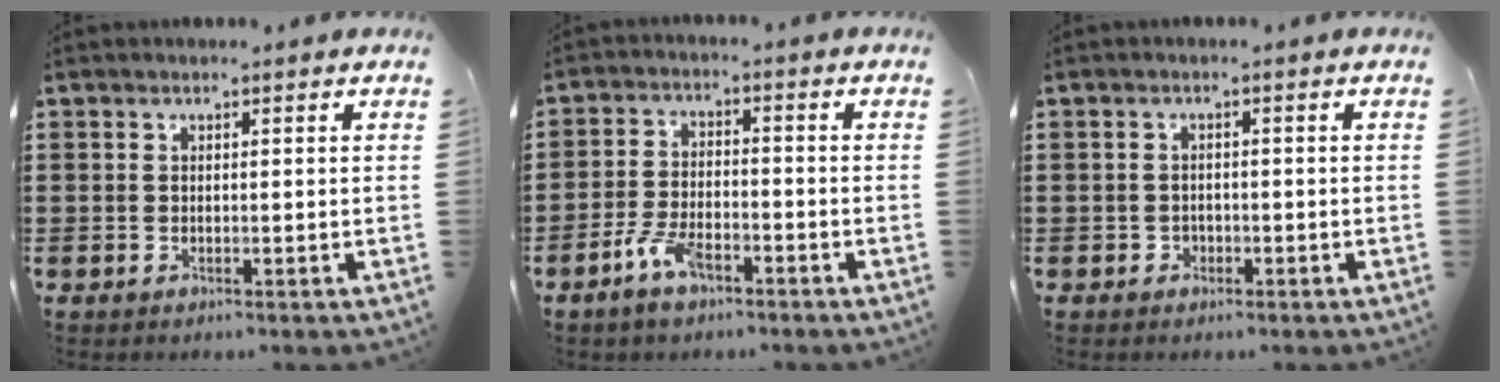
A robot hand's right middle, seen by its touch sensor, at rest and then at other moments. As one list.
[{"total": 5.2, "force": [-3.4, 2.0, 3.4], "torque": [-0.075, 0.007, -0.068]}, {"total": 1.1, "force": [-0.6, 0.9, 0.1], "torque": [-0.005, 0.003, -0.015]}]